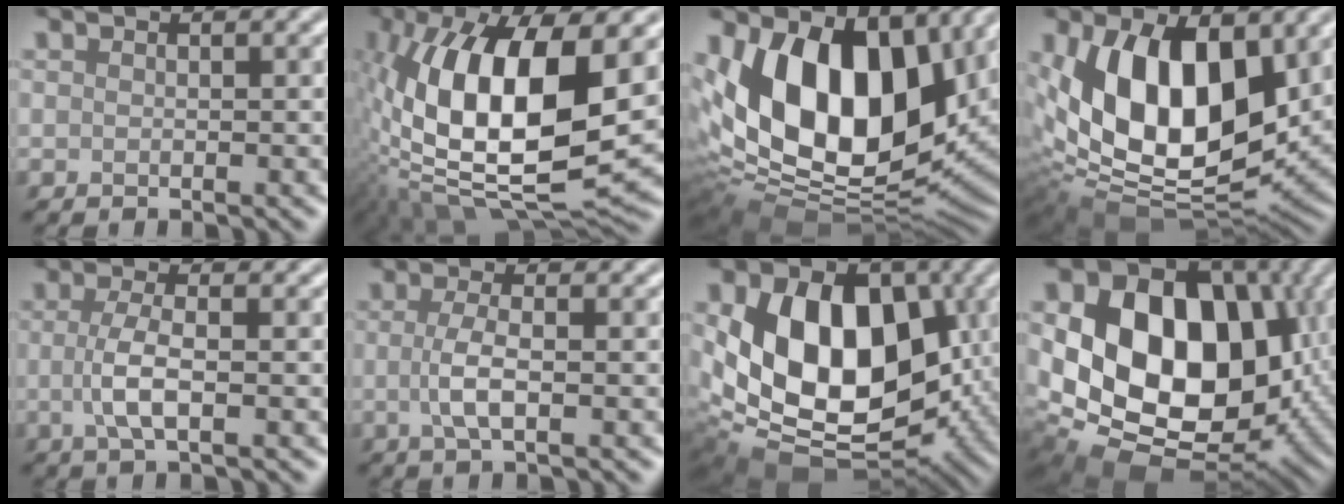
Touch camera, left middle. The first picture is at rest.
{"total": 16.5, "force": [0.7, 7.5, 14.7], "torque": [-0.276, -0.002, 0.000]}
{"total": 16.8, "force": [3.6, 10.3, 12.8], "torque": [-0.228, -0.005, 0.047]}
{"total": 14.2, "force": [3.0, 8.4, 11.1], "torque": [-0.193, -0.015, 0.048]}
{"total": 3.2, "force": [-0.3, 1.0, 3.0], "torque": [-0.065, -0.001, -0.007]}
{"total": 2.9, "force": [-0.2, 0.9, 2.7], "torque": [-0.059, -0.002, -0.006]}
{"total": 14.2, "force": [1.0, 10.1, 10.0], "torque": [-0.164, -0.016, 0.014]}
{"total": 17.9, "force": [1.7, 13.2, 12.0], "torque": [-0.201, -0.016, 0.040]}